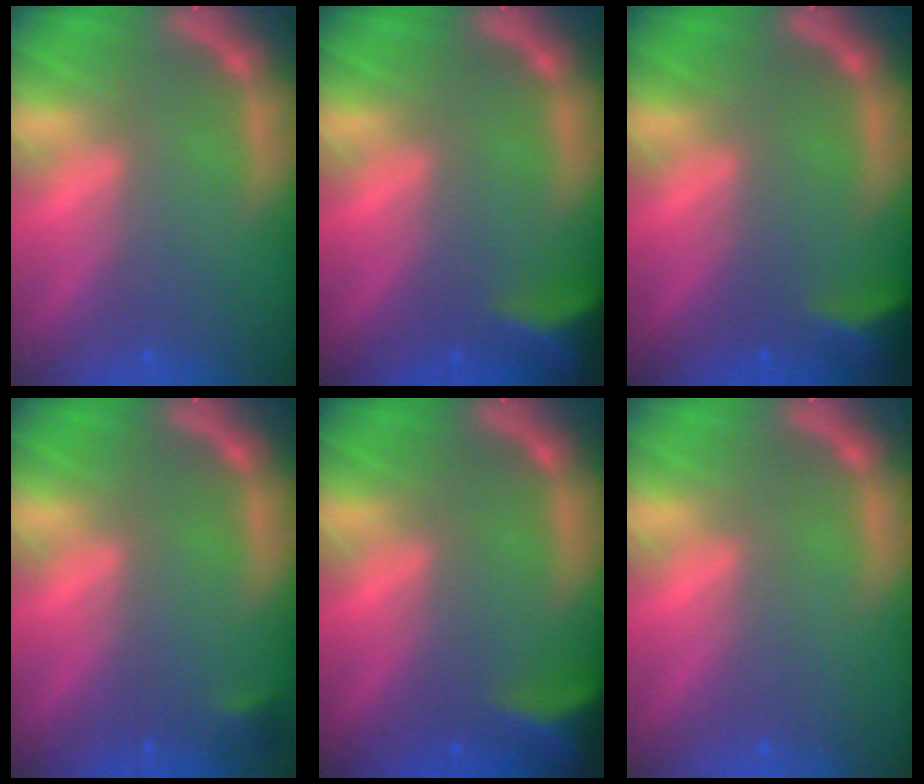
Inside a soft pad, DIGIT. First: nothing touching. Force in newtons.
{"total": 4.5}
{"total": 3.5}
{"total": 0.9}
{"total": 4.5}
{"total": 0.0}